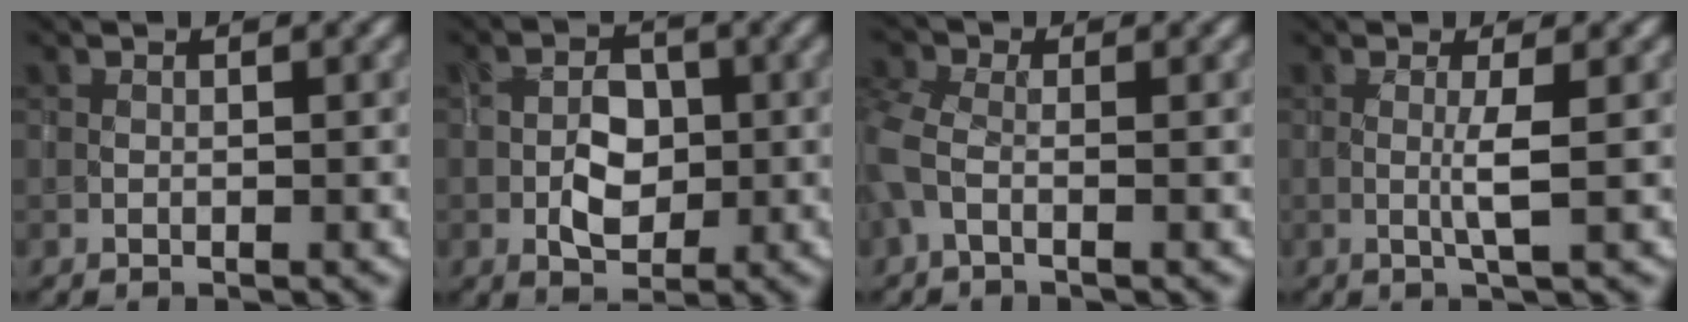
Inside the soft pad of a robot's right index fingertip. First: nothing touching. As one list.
[{"total": 4.2, "force": [-0.6, 2.8, 3.1], "torque": [-0.051, 0.001, -0.011]}, {"total": 2.9, "force": [-0.5, 1.7, 2.3], "torque": [-0.069, 0.003, -0.023]}, {"total": 2.0, "force": [0.1, 0.0, 2.0], "torque": [-0.044, -0.002, 0.000]}]